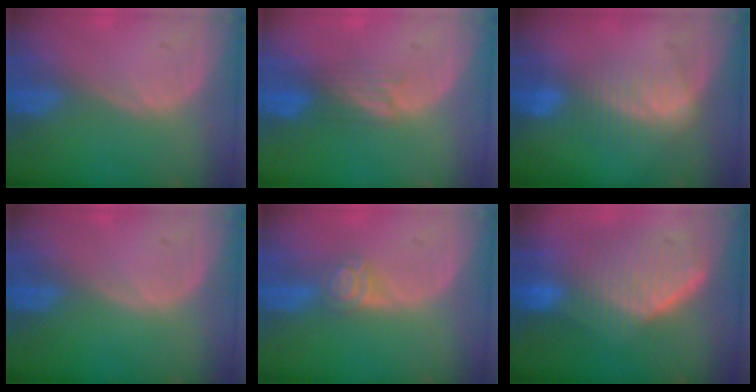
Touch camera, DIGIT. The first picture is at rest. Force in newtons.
{"total": 3.9, "press": 3.2, "slide": 2.2}
{"total": 7.1, "press": 6.1, "slide": 3.7}
{"total": 0.0}
{"total": 4.3, "press": 3.9, "slide": 1.8}
{"total": 10.2, "press": 9.0, "slide": 4.8}